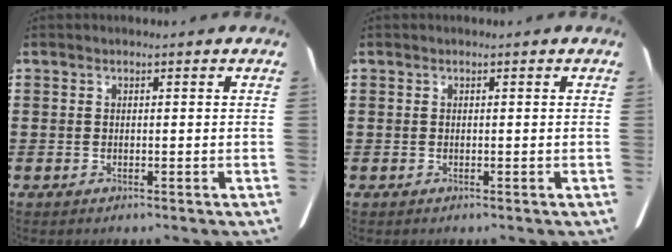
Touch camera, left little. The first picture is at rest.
{"total": 0.0}